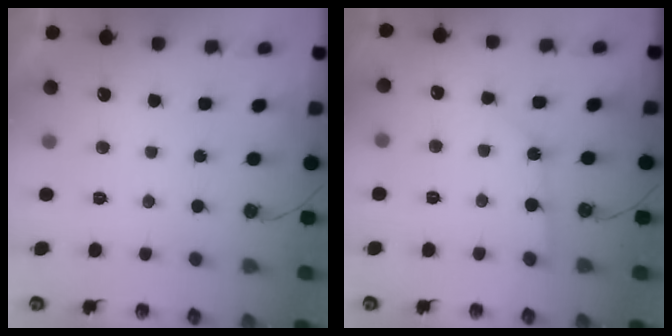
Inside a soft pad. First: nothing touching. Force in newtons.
{"total": 2.7, "press": 2.7, "slide": 0.3}